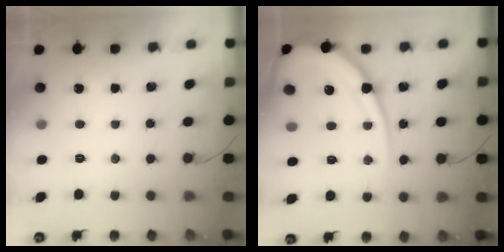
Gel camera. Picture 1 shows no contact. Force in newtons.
{"total": 16.3, "press": 16.2, "slide": 1.5}